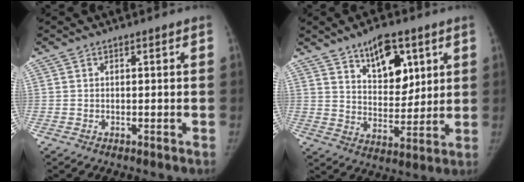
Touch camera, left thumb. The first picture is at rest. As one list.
[{"total": 12.0, "force": [6.3, 6.3, 8.0], "torque": [-0.091, -0.039, 0.109]}]